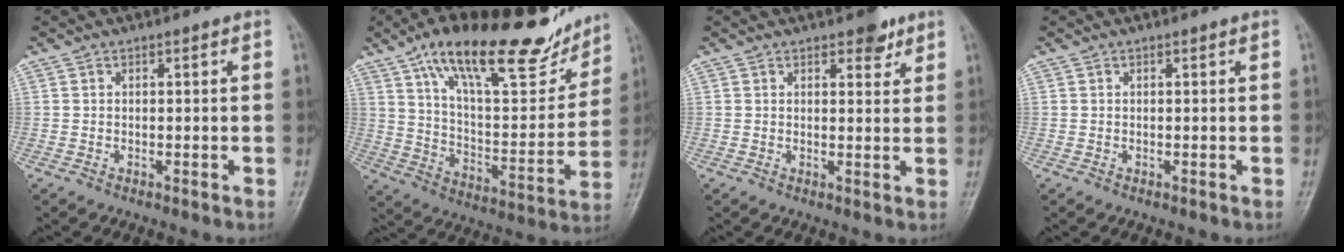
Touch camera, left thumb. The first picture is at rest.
{"total": 25.9, "force": [17.7, 8.8, 16.7], "torque": [-0.216, -0.053, 0.289]}
{"total": 3.5, "force": [2.5, 1.7, 1.9], "torque": [-0.007, -0.012, 0.032]}
{"total": 0.0}